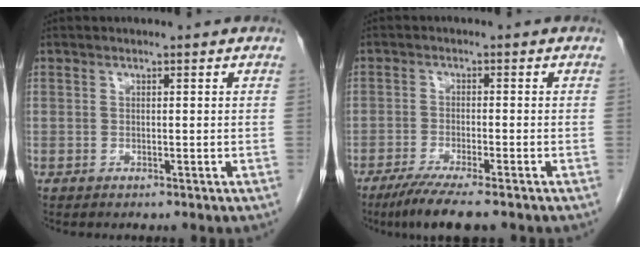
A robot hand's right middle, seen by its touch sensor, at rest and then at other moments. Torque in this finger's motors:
{"motor_torque": [0.53, -0.43, 0.12, 0.04]}